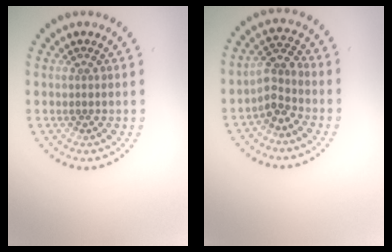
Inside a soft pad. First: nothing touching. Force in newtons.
{"total": 2.6, "press": 1.9, "slide": 1.7}